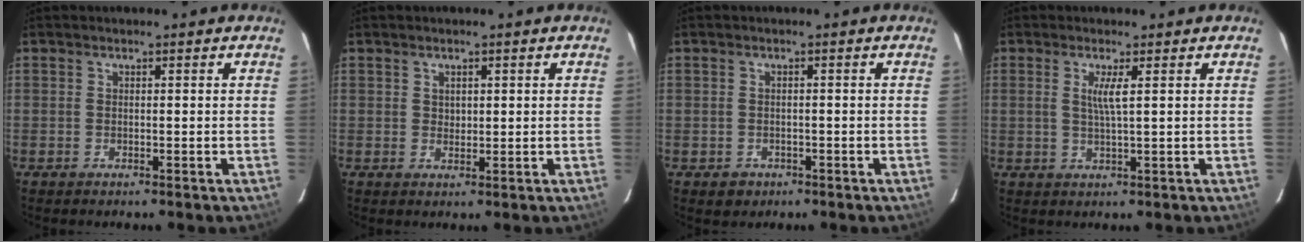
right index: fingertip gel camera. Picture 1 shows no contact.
{"total": 1.6, "force": [0.8, 1.3, 0.6], "torque": [-0.006, 0.004, 0.015]}
{"total": 2.6, "force": [-1.1, 2.3, 0.5], "torque": [-0.013, 0.002, -0.010]}
{"total": 3.0, "force": [0.9, -0.2, 2.9], "torque": [-0.057, -0.005, 0.017]}